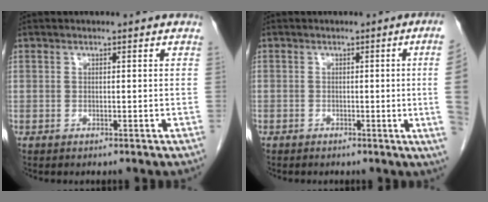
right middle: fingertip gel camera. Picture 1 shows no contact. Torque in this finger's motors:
{"motor_torque": [0.60, -0.70, -1.05, -0.21]}